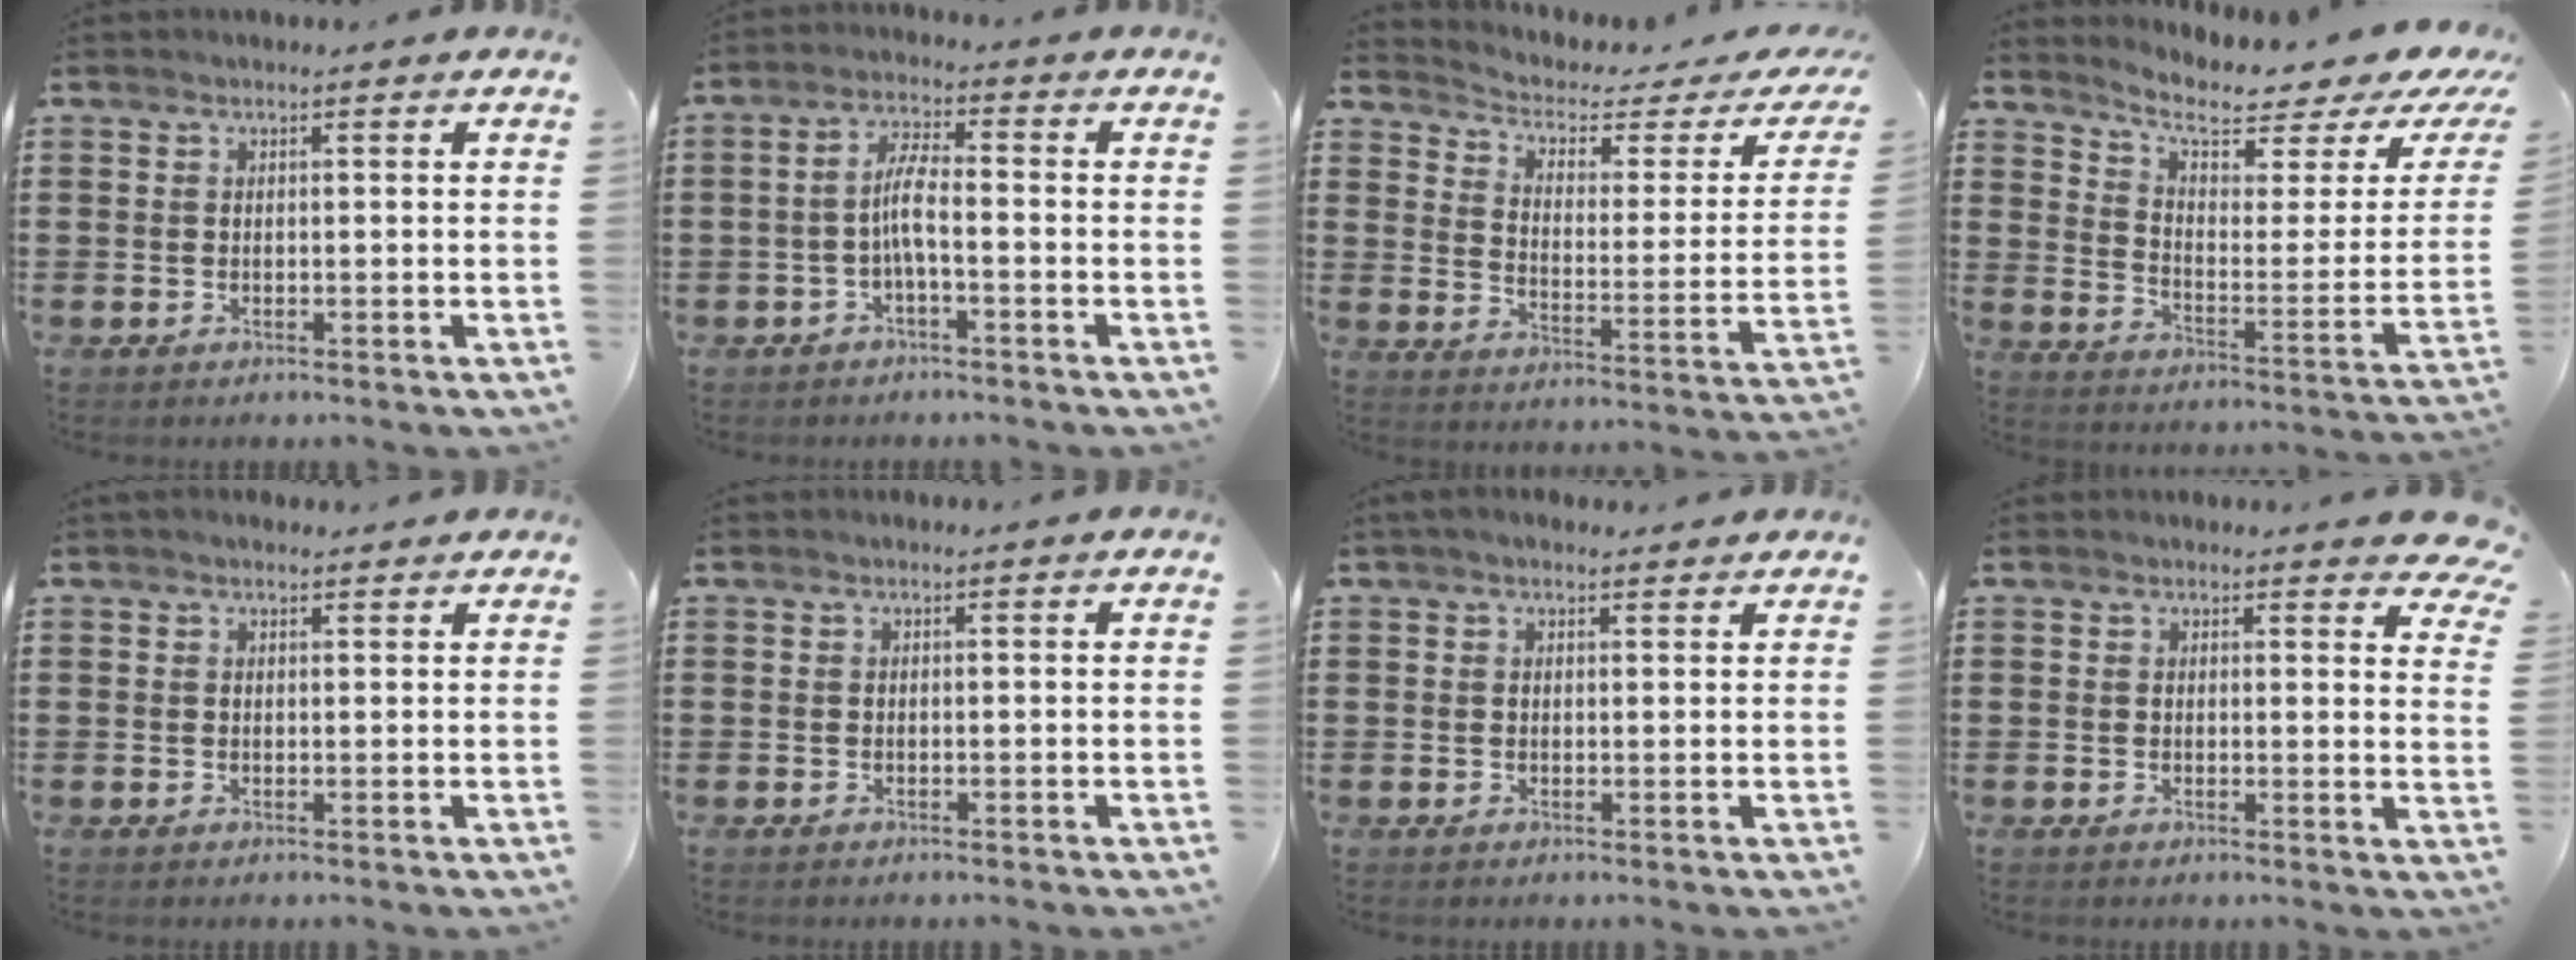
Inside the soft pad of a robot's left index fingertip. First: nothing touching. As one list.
[{"total": 4.9, "force": [-1.1, 1.5, 4.5], "torque": [-0.096, 0.006, -0.026]}, {"total": 2.5, "force": [1.5, 1.1, 1.6], "torque": [-0.047, -0.018, 0.016]}, {"total": 6.0, "force": [4.5, 1.6, 3.6], "torque": [-0.080, -0.034, 0.068]}, {"total": 1.1, "force": [1.0, 0.4, 0.4], "torque": [-0.009, 0.003, 0.018]}, {"total": 0.0}, {"total": 1.9, "force": [1.5, 0.7, 0.8], "torque": [-0.020, 0.007, 0.028]}, {"total": 2.9, "force": [2.7, 0.4, 0.9], "torque": [-0.012, -0.012, 0.048]}]